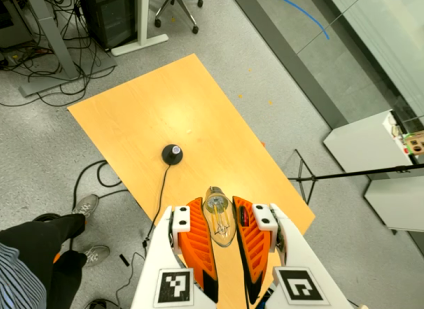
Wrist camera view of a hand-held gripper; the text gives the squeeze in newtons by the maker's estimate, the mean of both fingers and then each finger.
{"total": 22.2, "left": 25.9, "right": 18.5}